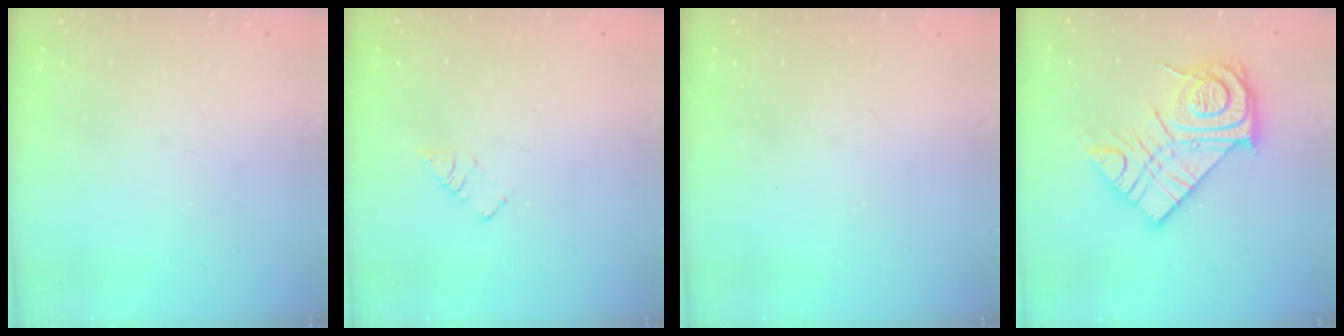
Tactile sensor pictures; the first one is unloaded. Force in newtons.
{"total": 2.6, "press": 2.6, "slide": 0.3}
{"total": 2.5, "press": 2.4, "slide": 0.4}
{"total": 18.5, "press": 18.4, "slide": 1.5}